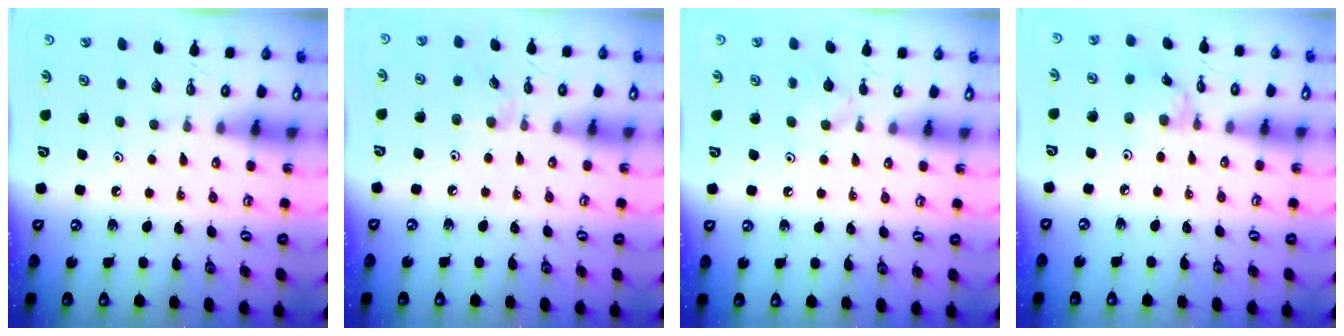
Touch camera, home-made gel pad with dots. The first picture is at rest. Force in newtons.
{"total": 4.0, "press": 4.0, "slide": 0.6}
{"total": 4.1, "press": 4.0, "slide": 0.8}
{"total": 1.4, "press": 1.3, "slide": 0.2}